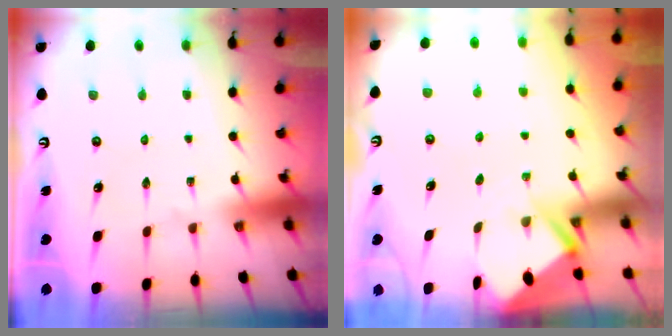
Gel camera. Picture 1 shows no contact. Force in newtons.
{"total": 2.9, "press": 2.9, "slide": 0.1}